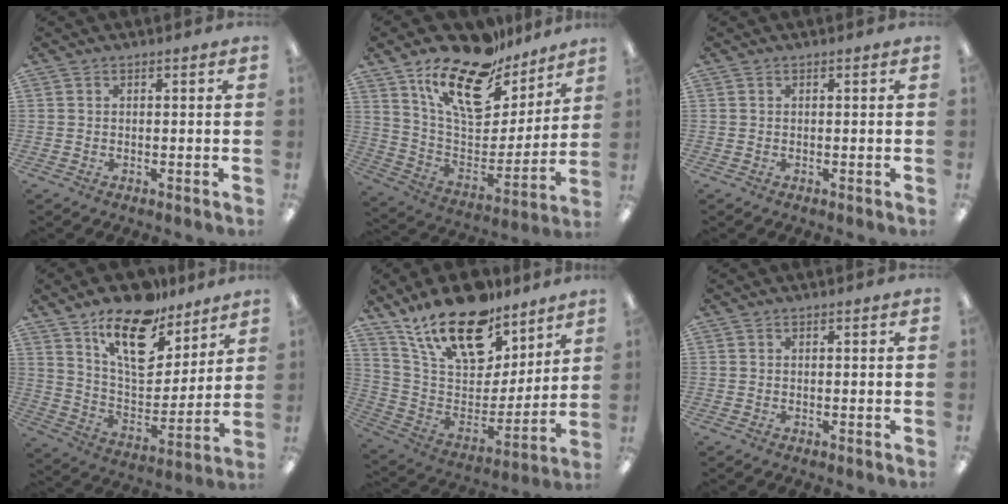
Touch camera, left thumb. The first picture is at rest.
{"total": 20.4, "force": [14.1, 9.3, 11.3], "torque": [-0.190, -0.097, 0.248]}
{"total": 0.0}
{"total": 18.8, "force": [12.6, 9.1, 10.5], "torque": [-0.173, -0.074, 0.221]}
{"total": 21.5, "force": [15.4, 10.0, 11.2], "torque": [-0.198, -0.097, 0.275]}
{"total": 0.0}